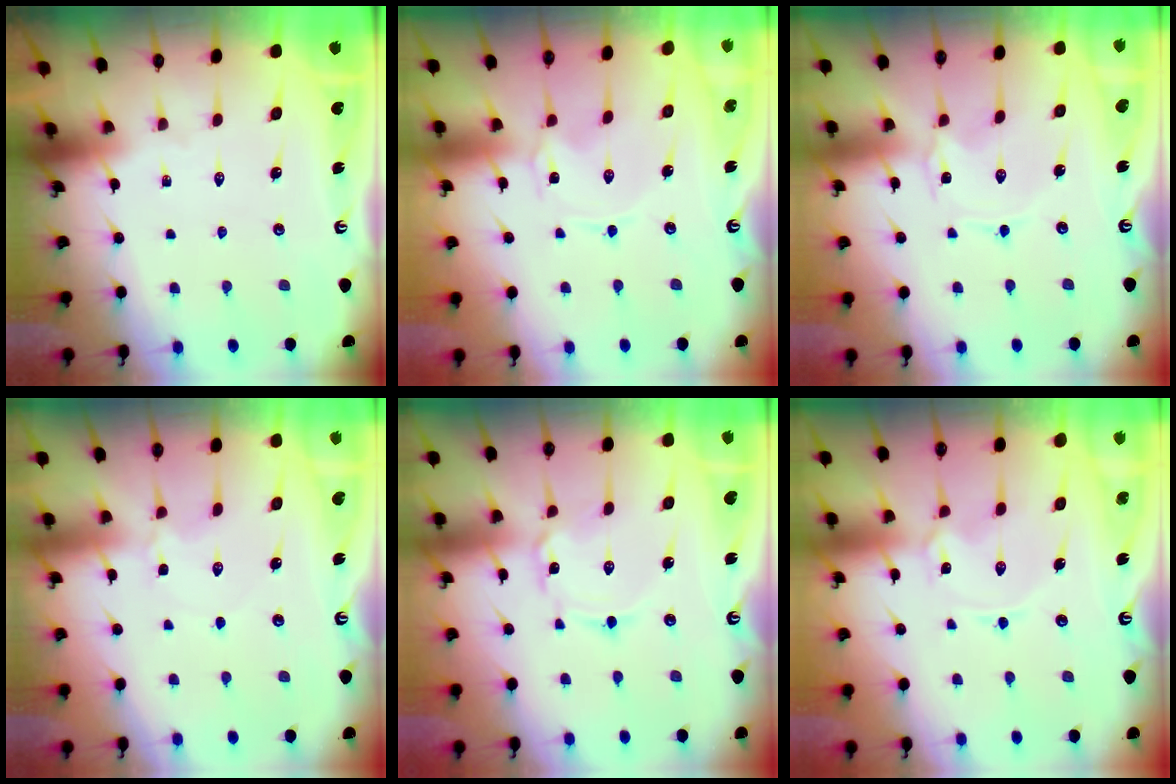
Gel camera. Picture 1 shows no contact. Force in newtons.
{"total": 0.0}
{"total": 0.0}
{"total": 2.2, "press": 2.1, "slide": 0.3}
{"total": 2.4, "press": 2.4, "slide": 0.1}
{"total": 1.5, "press": 1.5, "slide": 0.0}